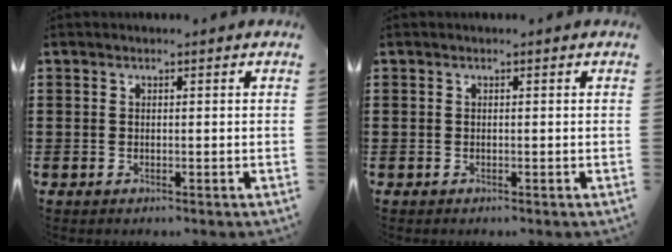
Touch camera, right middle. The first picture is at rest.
{"total": 0.0}